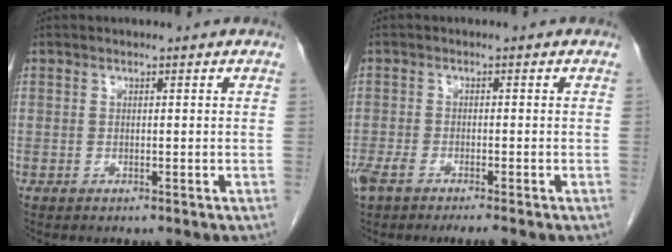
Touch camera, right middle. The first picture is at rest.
{"total": 5.1, "force": [-3.8, 0.9, 3.2], "torque": [-0.057, -0.007, -0.064]}